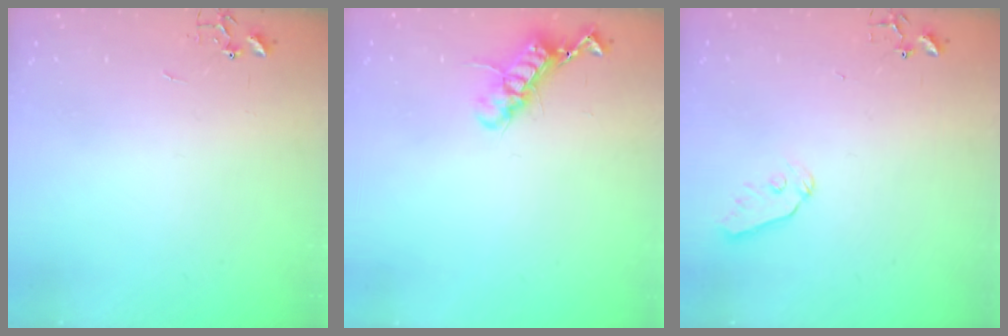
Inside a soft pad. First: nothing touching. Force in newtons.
{"total": 12.0, "press": 11.9, "slide": 0.7}
{"total": 6.7, "press": 6.7, "slide": 0.8}